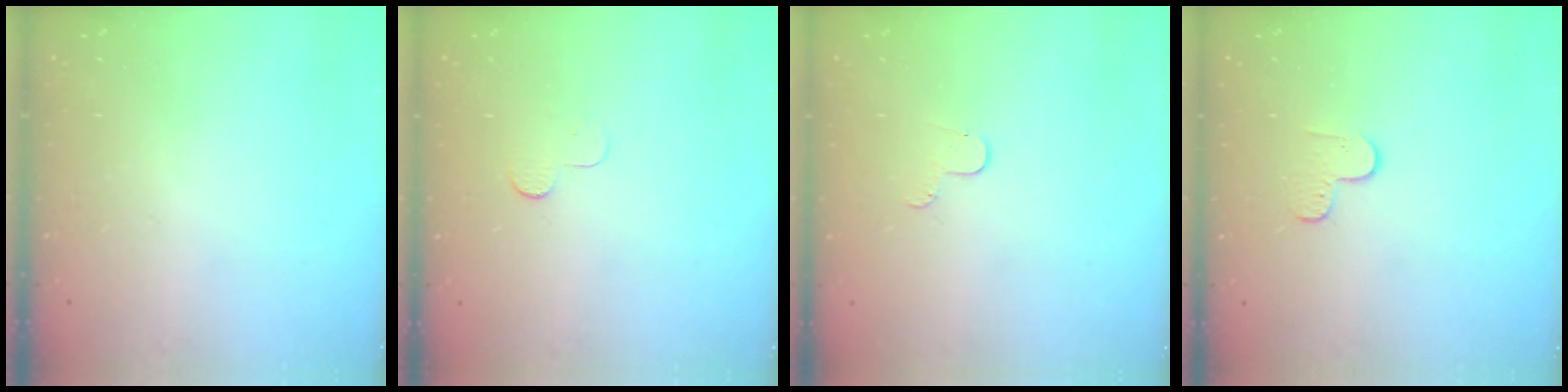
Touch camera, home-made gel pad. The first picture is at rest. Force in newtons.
{"total": 2.9, "press": 2.9, "slide": 0.3}
{"total": 4.0, "press": 4.0, "slide": 0.4}
{"total": 5.5, "press": 5.5, "slide": 0.5}